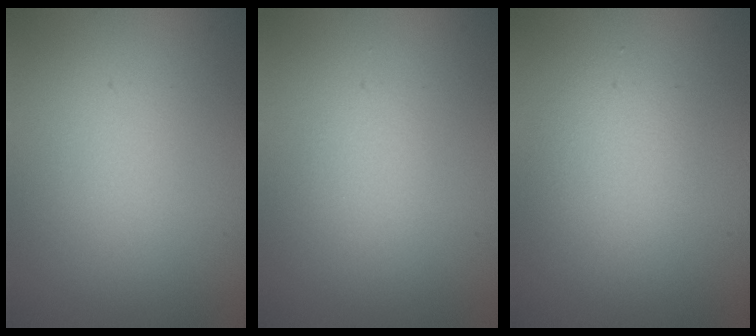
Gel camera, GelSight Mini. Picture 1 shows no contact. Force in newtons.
{"total": 0.7, "press": 0.7, "slide": 0.1}
{"total": 1.8, "press": 1.8, "slide": 0.0}